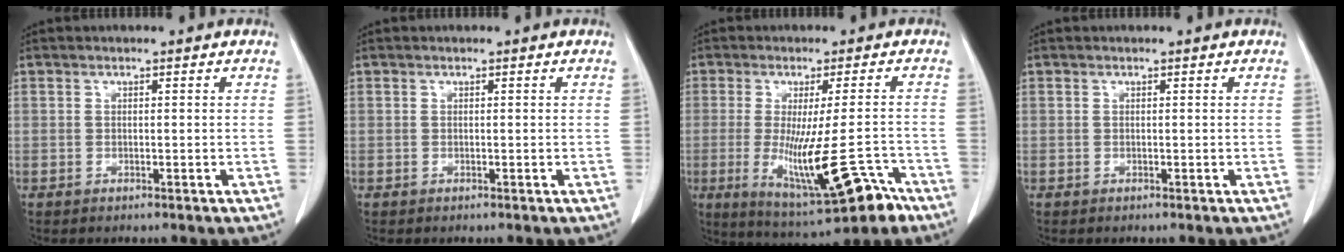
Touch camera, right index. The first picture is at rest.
{"total": 0.0}
{"total": 13.7, "force": [-5.8, 1.8, 12.3], "torque": [-0.194, -0.035, -0.079]}
{"total": 0.0}